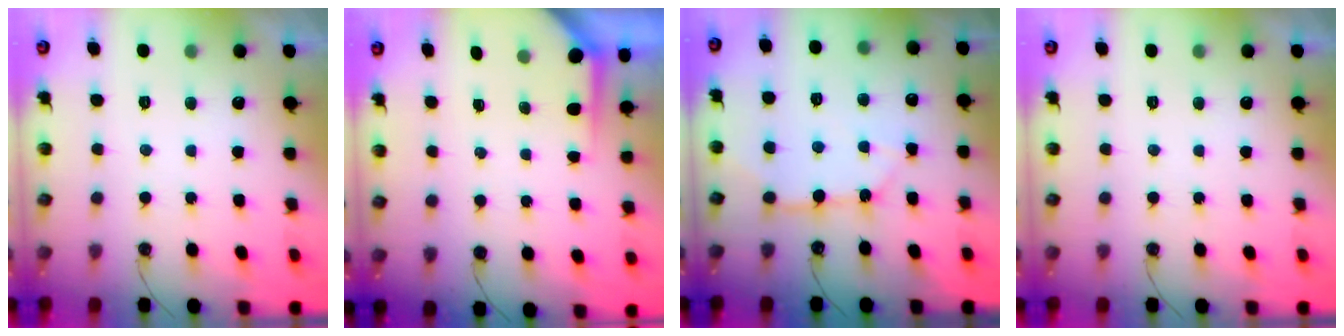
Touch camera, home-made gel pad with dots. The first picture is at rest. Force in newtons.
{"total": 3.6, "press": 3.6, "slide": 0.3}
{"total": 10.1, "press": 10.0, "slide": 0.7}
{"total": 0.0}